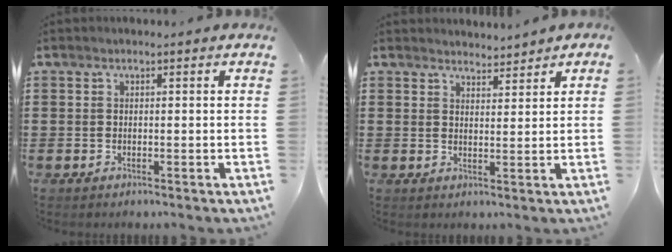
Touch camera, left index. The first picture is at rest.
{"total": 2.7, "force": [2.6, 0.5, -0.1], "torque": [-0.006, -0.004, 0.050]}